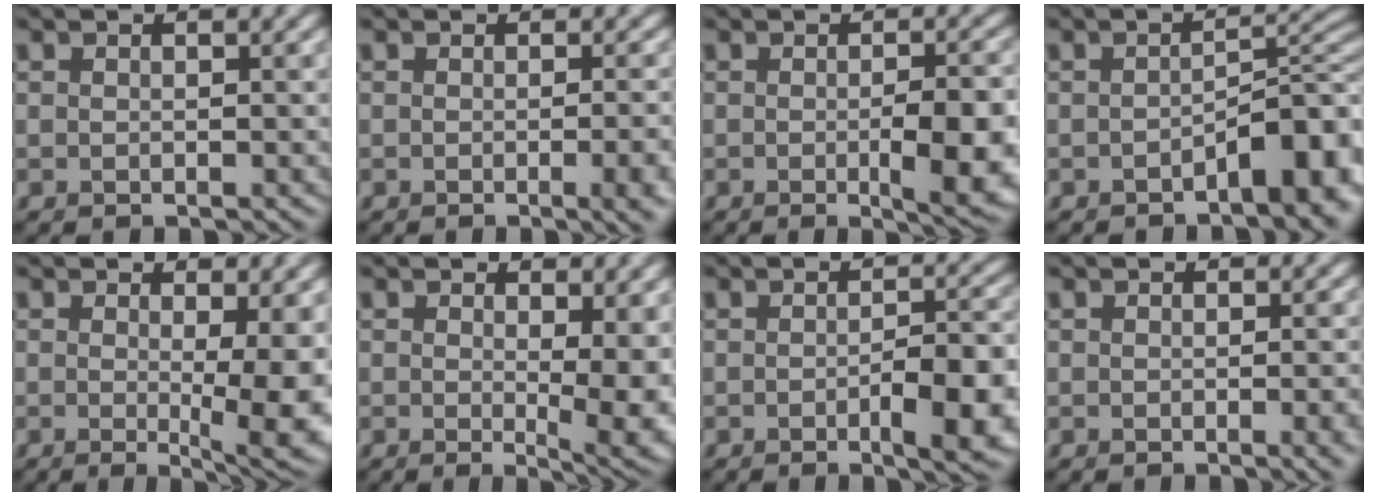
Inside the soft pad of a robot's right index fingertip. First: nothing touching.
{"total": 6.0, "force": [-1.3, 2.6, 5.3], "torque": [-0.026, 0.000, -0.008]}
{"total": 6.7, "force": [-1.3, 1.8, 6.4], "torque": [-0.086, -0.014, -0.009]}
{"total": 5.5, "force": [-2.3, 2.0, 4.6], "torque": [-0.058, 0.012, -0.035]}
{"total": 8.0, "force": [-0.2, 2.0, 7.8], "torque": [-0.068, -0.009, -0.008]}
{"total": 6.6, "force": [0.2, 2.1, 6.3], "torque": [-0.059, -0.012, 0.004]}
{"total": 6.5, "force": [-2.0, 1.9, 5.9], "torque": [-0.083, -0.007, -0.023]}
{"total": 3.2, "force": [-0.7, 1.1, 2.9], "torque": [-0.024, -0.005, -0.006]}